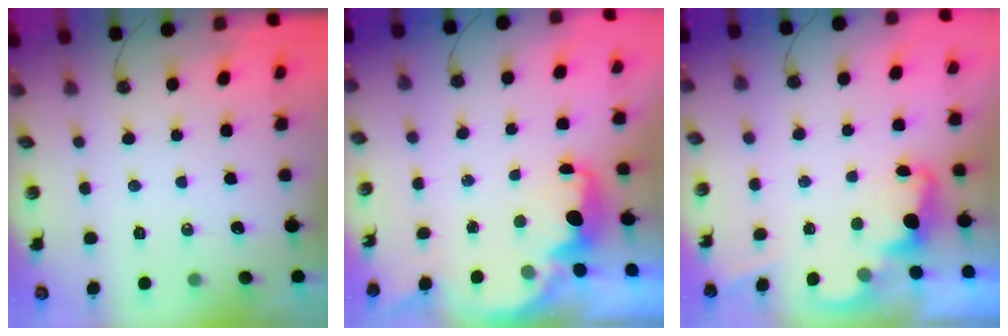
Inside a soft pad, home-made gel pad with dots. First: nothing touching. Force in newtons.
{"total": 2.3, "press": 2.3, "slide": 0.4}
{"total": 2.5, "press": 2.4, "slide": 0.5}